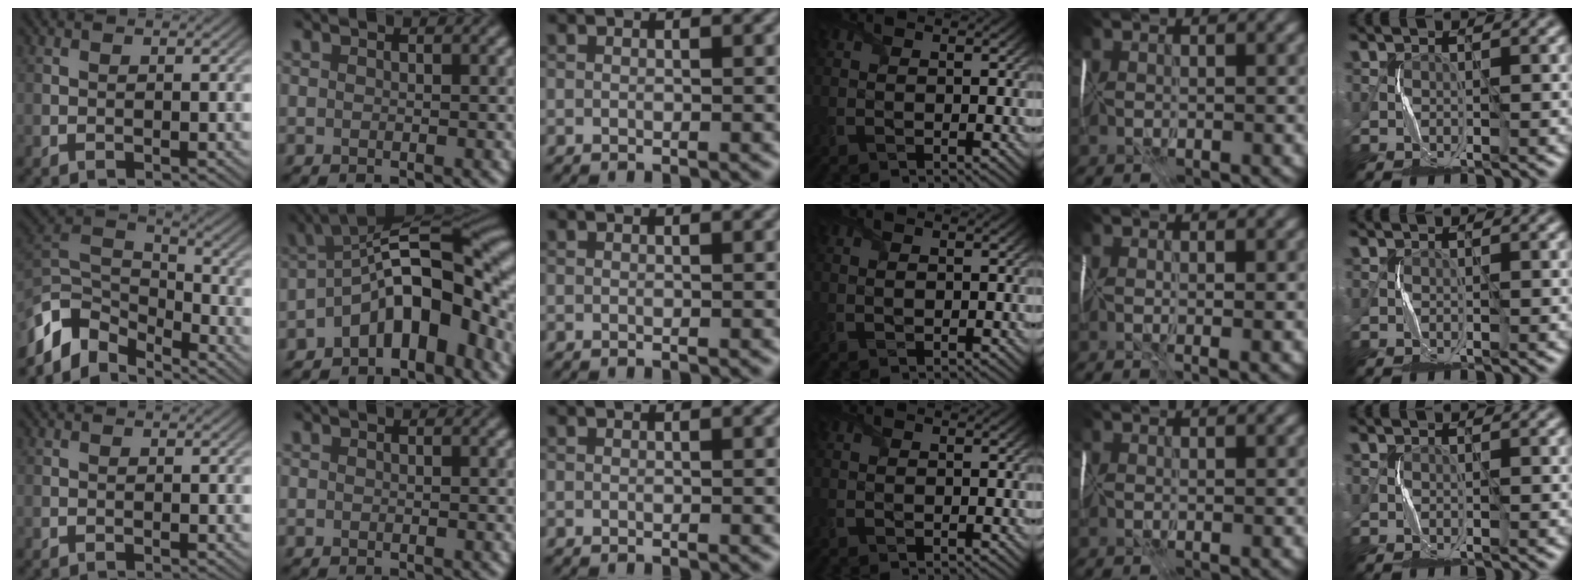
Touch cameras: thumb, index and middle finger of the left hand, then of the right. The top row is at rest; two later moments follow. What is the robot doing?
{"motion": "fold", "object": "tissue"}